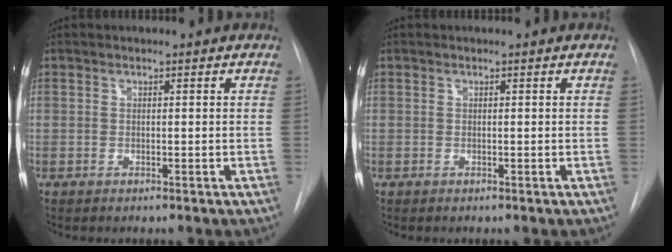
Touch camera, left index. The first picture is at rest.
{"total": 0.0}